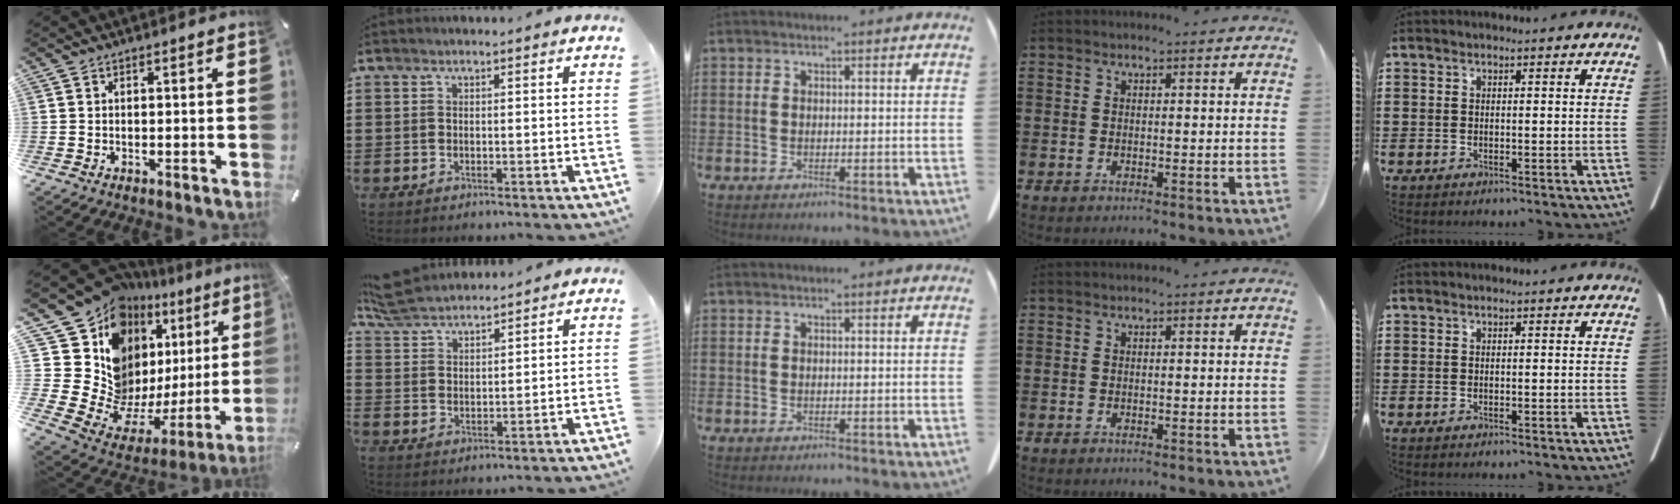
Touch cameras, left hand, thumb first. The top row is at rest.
{"thumb": {"total": 17.2, "force": [9.6, 12.0, 7.9], "torque": [-0.063, -0.154, 0.200]}, "index": {"total": 5.3, "force": [5.1, 0.8, 1.2], "torque": [-0.043, -0.014, 0.096]}}